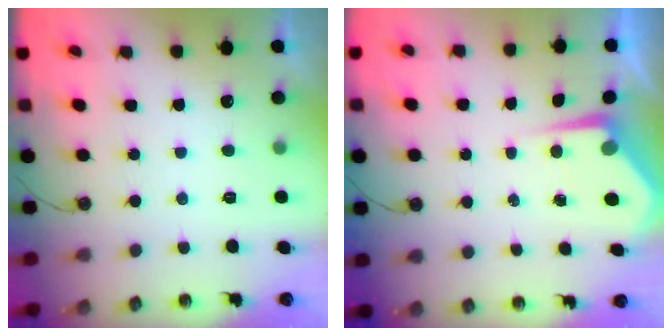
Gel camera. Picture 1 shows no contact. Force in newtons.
{"total": 4.7, "press": 4.7, "slide": 0.8}